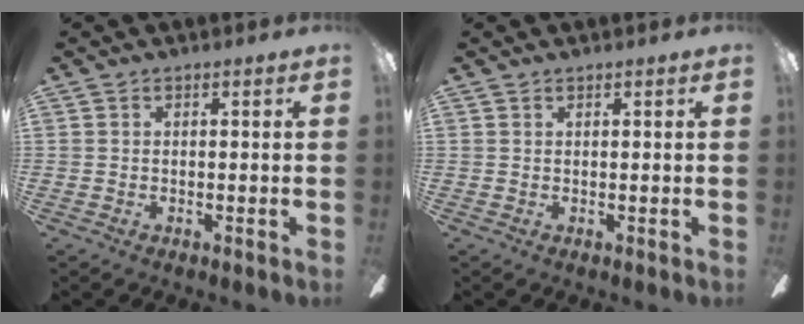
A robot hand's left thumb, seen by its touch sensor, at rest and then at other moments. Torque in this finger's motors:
{"motor_torque": [0.26, 0.05, 0.08, -0.07, -0.03]}